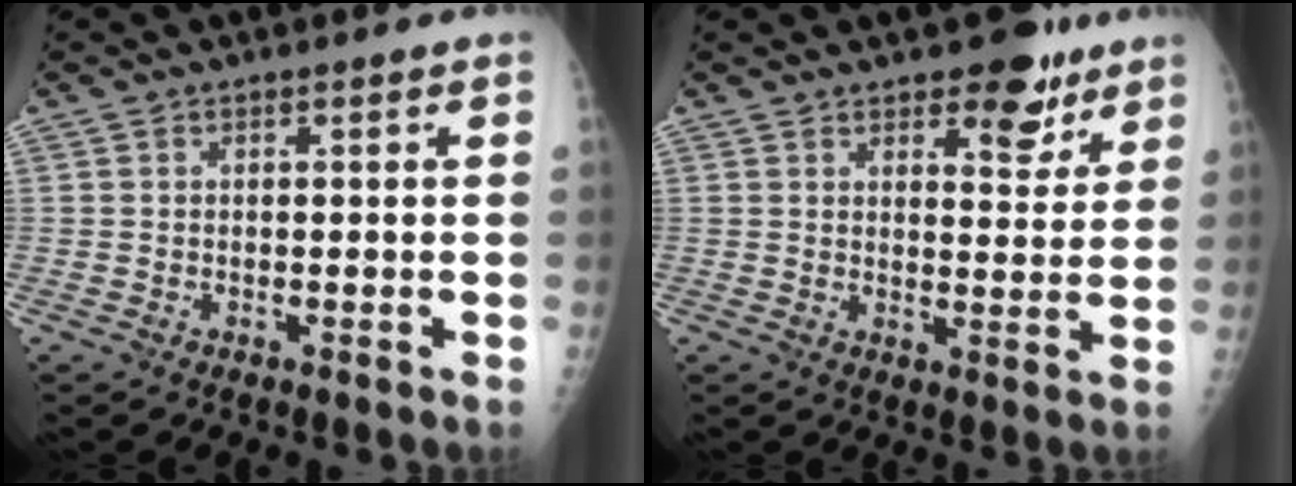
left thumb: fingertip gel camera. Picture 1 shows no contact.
{"total": 8.0, "force": [5.3, 3.8, 4.6], "torque": [-0.029, -0.030, 0.073]}